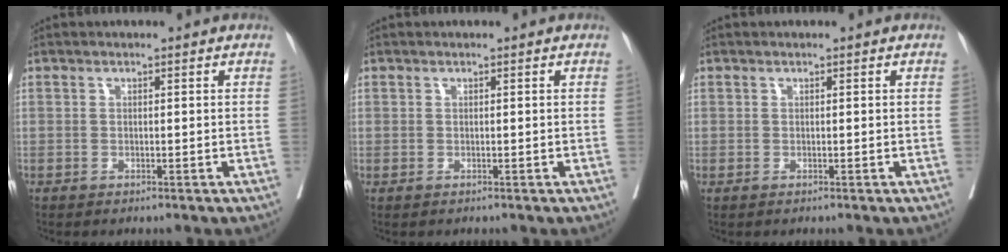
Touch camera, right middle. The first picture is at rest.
{"total": 0.0}
{"total": 0.0}